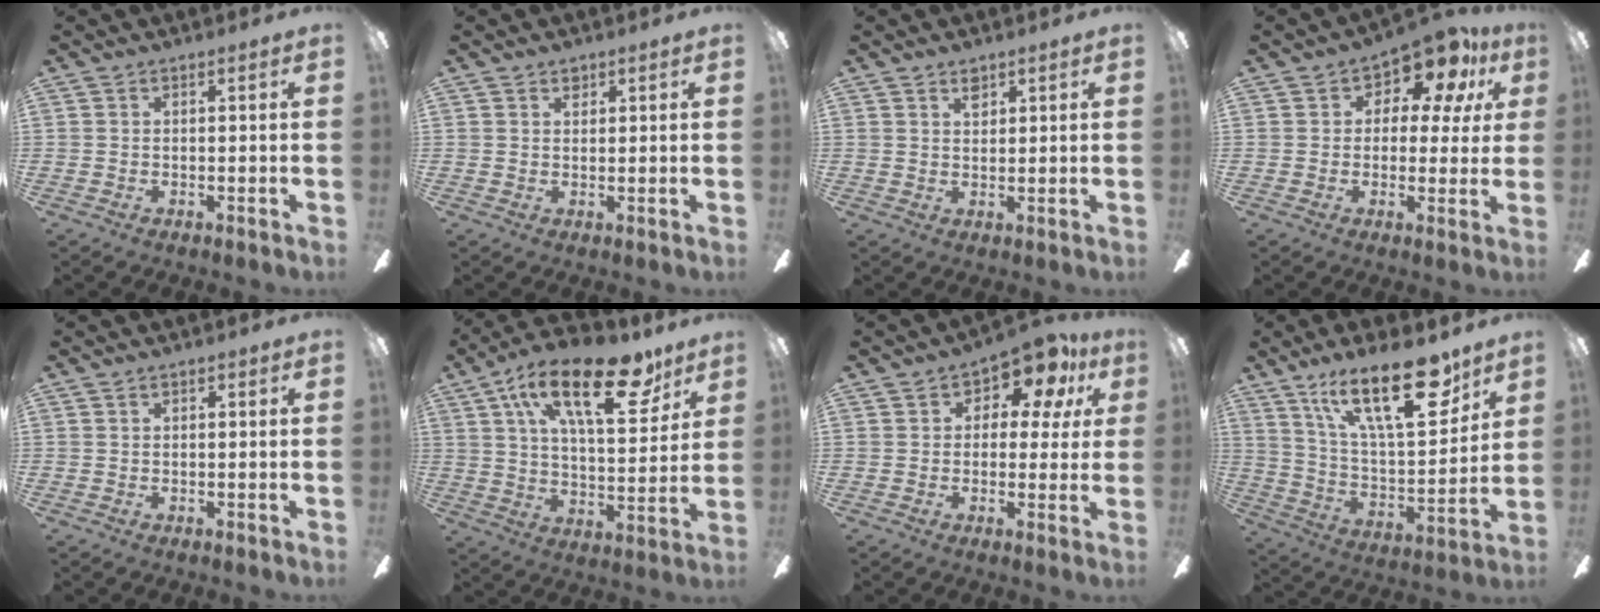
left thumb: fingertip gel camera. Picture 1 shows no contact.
{"total": 1.5, "force": [1.1, 0.9, 0.5], "torque": [-0.003, -0.002, 0.019]}
{"total": 2.5, "force": [1.8, 1.3, 1.0], "torque": [-0.006, -0.006, 0.030]}
{"total": 9.9, "force": [6.6, 5.1, 5.4], "torque": [-0.079, -0.044, 0.115]}
{"total": 0.6, "force": [0.3, 0.4, 0.2], "torque": [-0.004, 0.004, 0.005]}
{"total": 24.4, "force": [13.6, 10.5, 17.3], "torque": [-0.267, -0.056, 0.221]}
{"total": 9.0, "force": [5.1, 5.2, 5.3], "torque": [-0.075, -0.020, 0.087]}
{"total": 24.7, "force": [15.1, 9.4, 17.2], "torque": [-0.271, -0.084, 0.252]}